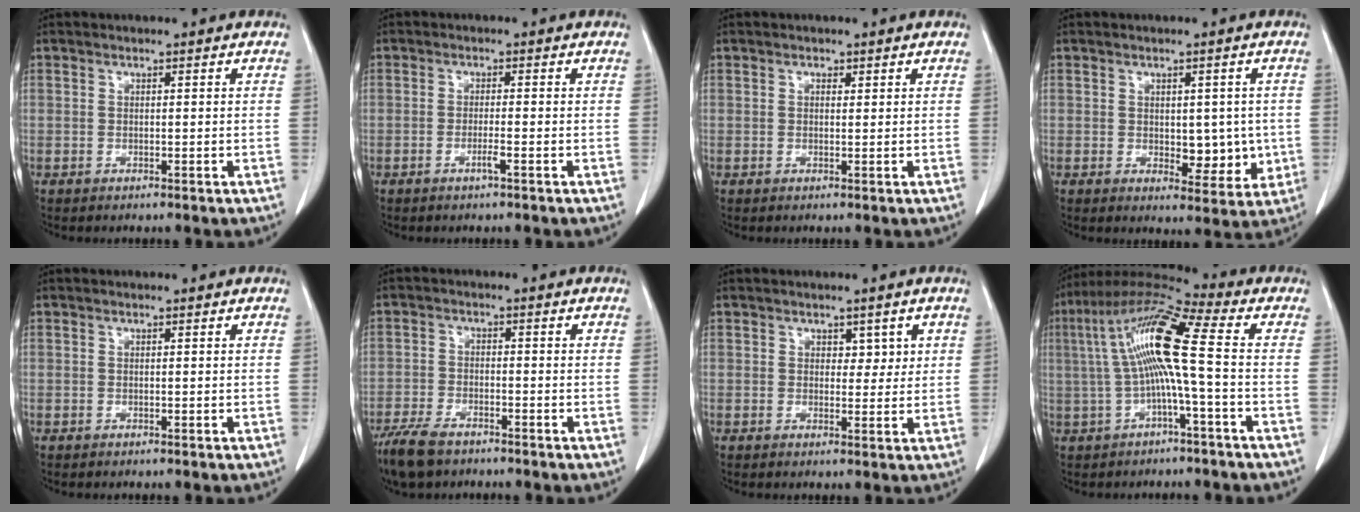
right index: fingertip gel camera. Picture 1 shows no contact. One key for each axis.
{"total": 1.8, "fx": -0.9, "fy": -0.2, "fz": 1.5, "tx": -0.030, "ty": -0.002, "tz": -0.018}
{"total": 0.7, "fx": 0.4, "fy": 0.5, "fz": 0.2, "tx": -0.002, "ty": -0.002, "tz": 0.005}
{"total": 6.3, "fx": -0.3, "fy": 3.5, "fz": 5.2, "tx": -0.054, "ty": -0.004, "tz": 0.008}
{"total": 0.0}
{"total": 7.1, "fx": -5.5, "fy": 2.6, "fz": 3.6, "tx": -0.074, "ty": -0.011, "tz": -0.098}
{"total": 2.6, "fx": 1.2, "fy": 1.7, "fz": 1.6, "tx": -0.010, "ty": -0.002, "tz": 0.017}
{"total": 11.8, "fx": 0.0, "fy": -0.1, "fz": 11.8, "tx": -0.229, "ty": 0.032, "tz": -0.007}